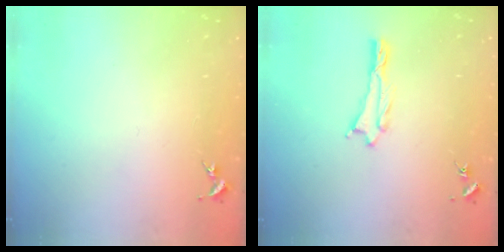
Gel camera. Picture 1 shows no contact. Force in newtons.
{"total": 0.7, "press": 0.7, "slide": 0.1}